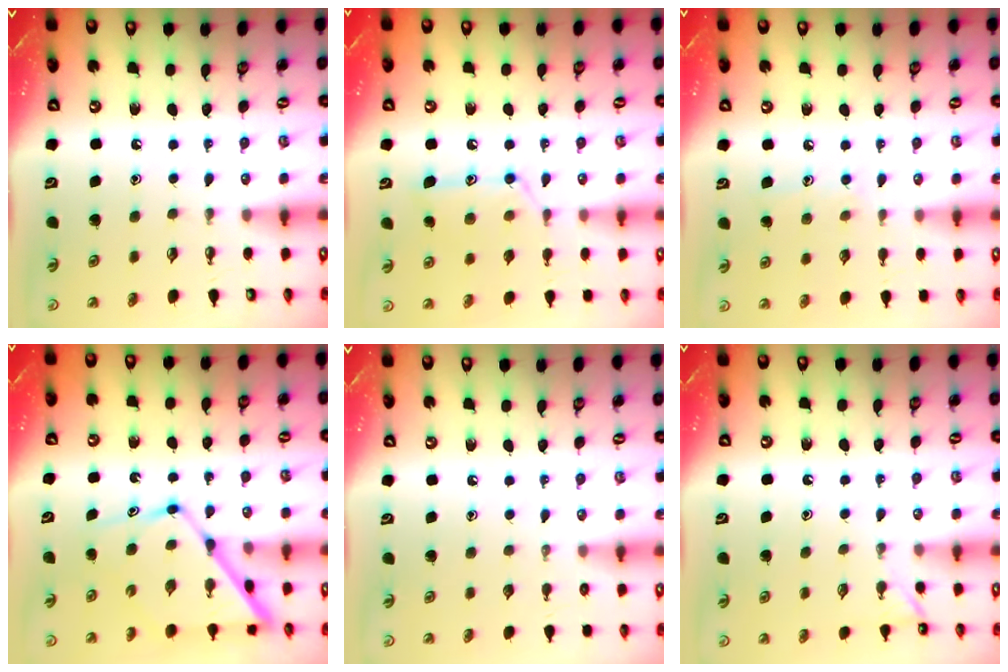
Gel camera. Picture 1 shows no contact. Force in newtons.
{"total": 13.5, "press": 13.5, "slide": 0.8}
{"total": 6.7, "press": 6.7, "slide": 0.7}
{"total": 12.9, "press": 12.8, "slide": 1.1}
{"total": 0.0}
{"total": 2.2, "press": 2.2, "slide": 0.3}